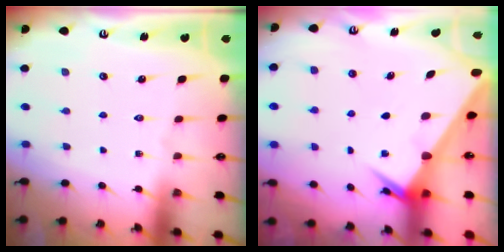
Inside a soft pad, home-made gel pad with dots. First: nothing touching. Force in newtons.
{"total": 2.5, "press": 2.5, "slide": 0.2}